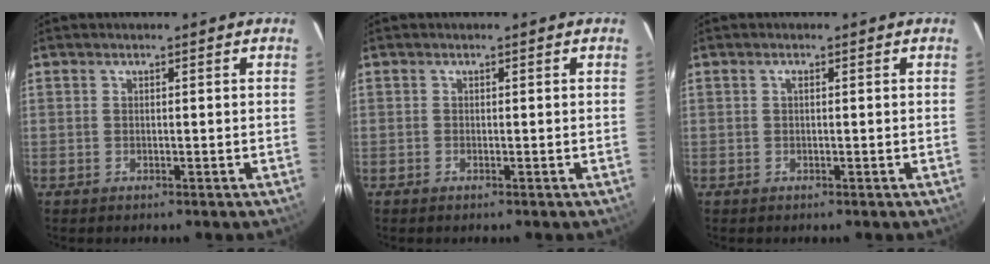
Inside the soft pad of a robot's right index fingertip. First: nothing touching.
{"total": 0.0}
{"total": 0.6, "force": [0.1, 0.2, 0.5], "torque": [-0.010, 0.005, 0.000]}